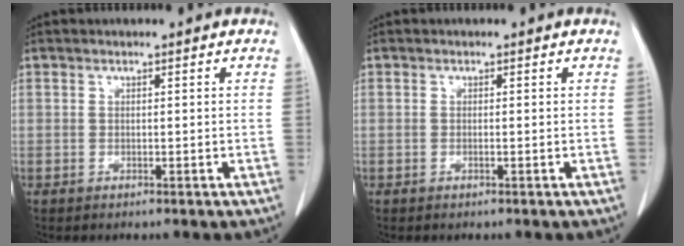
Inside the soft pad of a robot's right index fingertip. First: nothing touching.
{"total": 0.0}